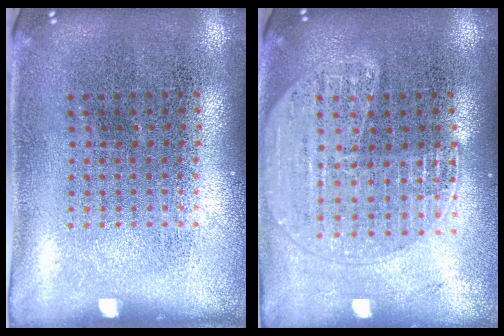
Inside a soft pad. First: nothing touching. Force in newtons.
{"total": 1.7, "press": 1.6, "slide": 0.6}